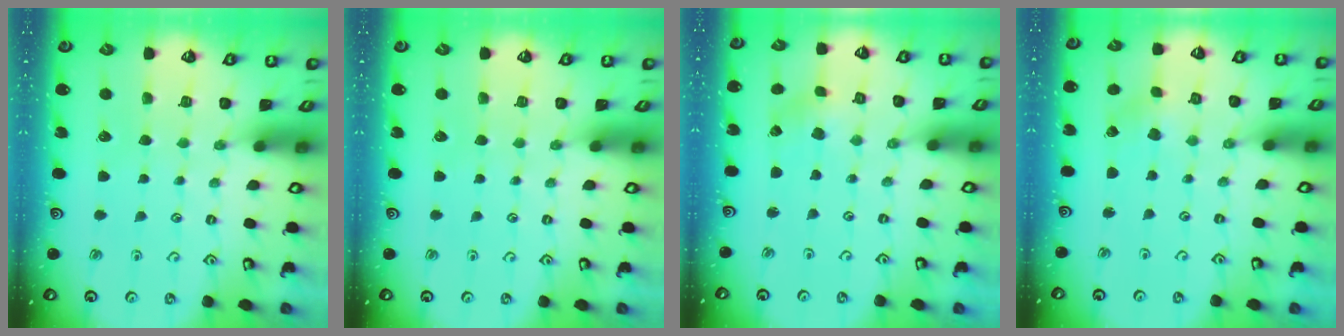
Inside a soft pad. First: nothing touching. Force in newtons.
{"total": 0.0}
{"total": 0.5, "press": 0.5, "slide": 0.1}
{"total": 0.0}